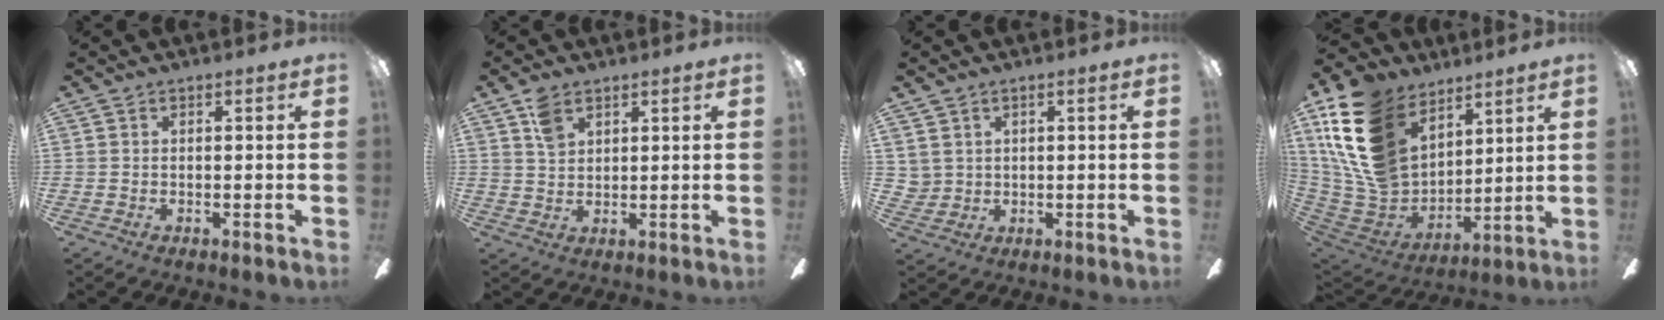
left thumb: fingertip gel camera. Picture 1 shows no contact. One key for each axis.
{"total": 4.5, "fx": 2.9, "fy": 2.6, "fz": 2.4, "tx": -0.039, "ty": -0.006, "tz": 0.052}
{"total": 2.9, "fx": 1.6, "fy": 2.5, "fz": -0.1, "tx": -0.008, "ty": 0.000, "tz": 0.031}
{"total": 22.1, "fx": 10.9, "fy": 14.7, "fz": 12.5, "tx": -0.306, "ty": -0.053, "tz": 0.201}